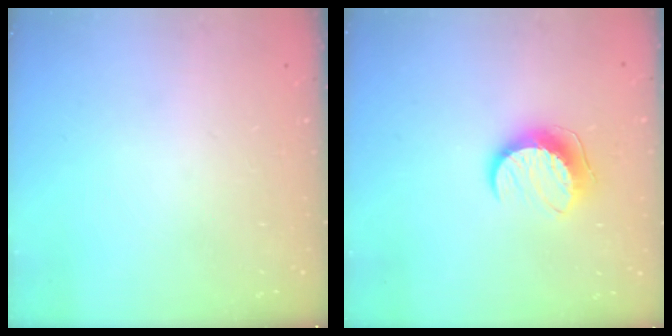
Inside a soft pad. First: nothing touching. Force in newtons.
{"total": 10.2, "press": 10.1, "slide": 0.5}